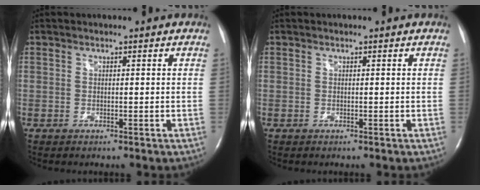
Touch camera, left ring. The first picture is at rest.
{"total": 0.0}